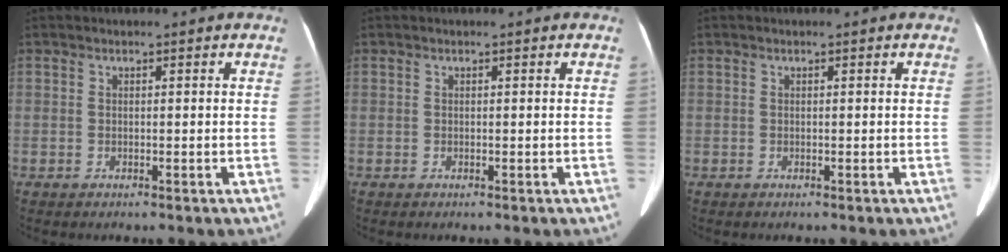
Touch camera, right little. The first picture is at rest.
{"total": 0.0}
{"total": 0.0}